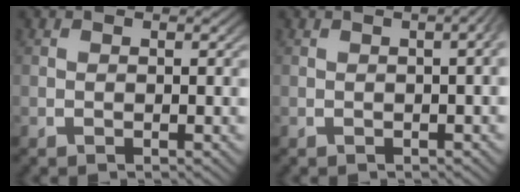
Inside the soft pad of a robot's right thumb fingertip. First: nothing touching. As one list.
[{"total": 3.4, "force": [0.3, 1.3, 3.1], "torque": [-0.034, 0.018, -0.001]}]